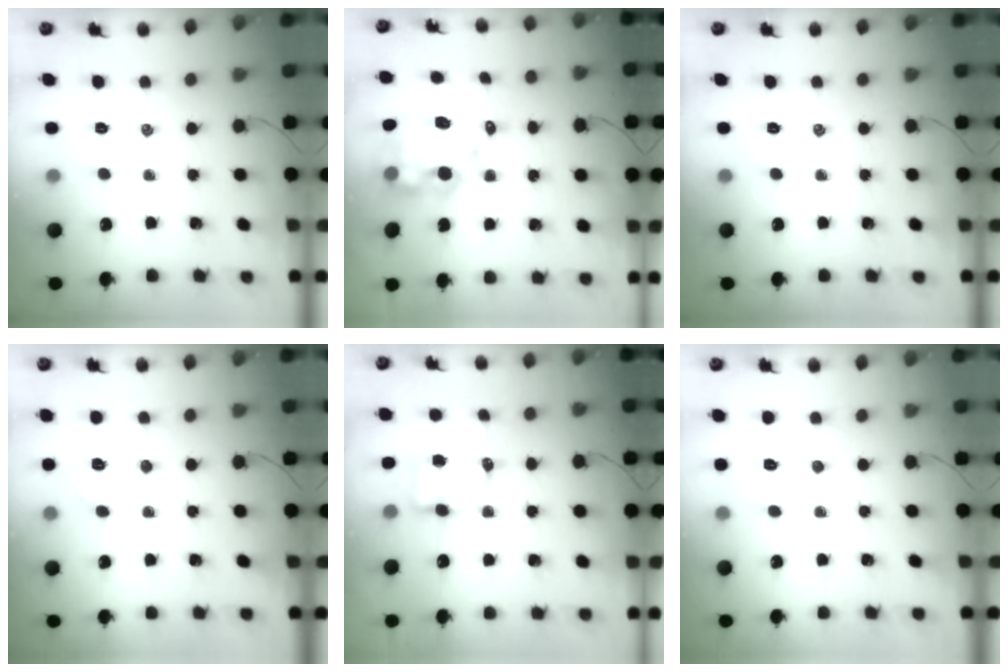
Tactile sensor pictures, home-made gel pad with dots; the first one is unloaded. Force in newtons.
{"total": 12.5, "press": 12.1, "slide": 3.0}
{"total": 0.0}
{"total": 6.9, "press": 6.9, "slide": 0.3}
{"total": 7.8, "press": 7.8, "slide": 1.1}
{"total": 6.4, "press": 6.2, "slide": 1.4}